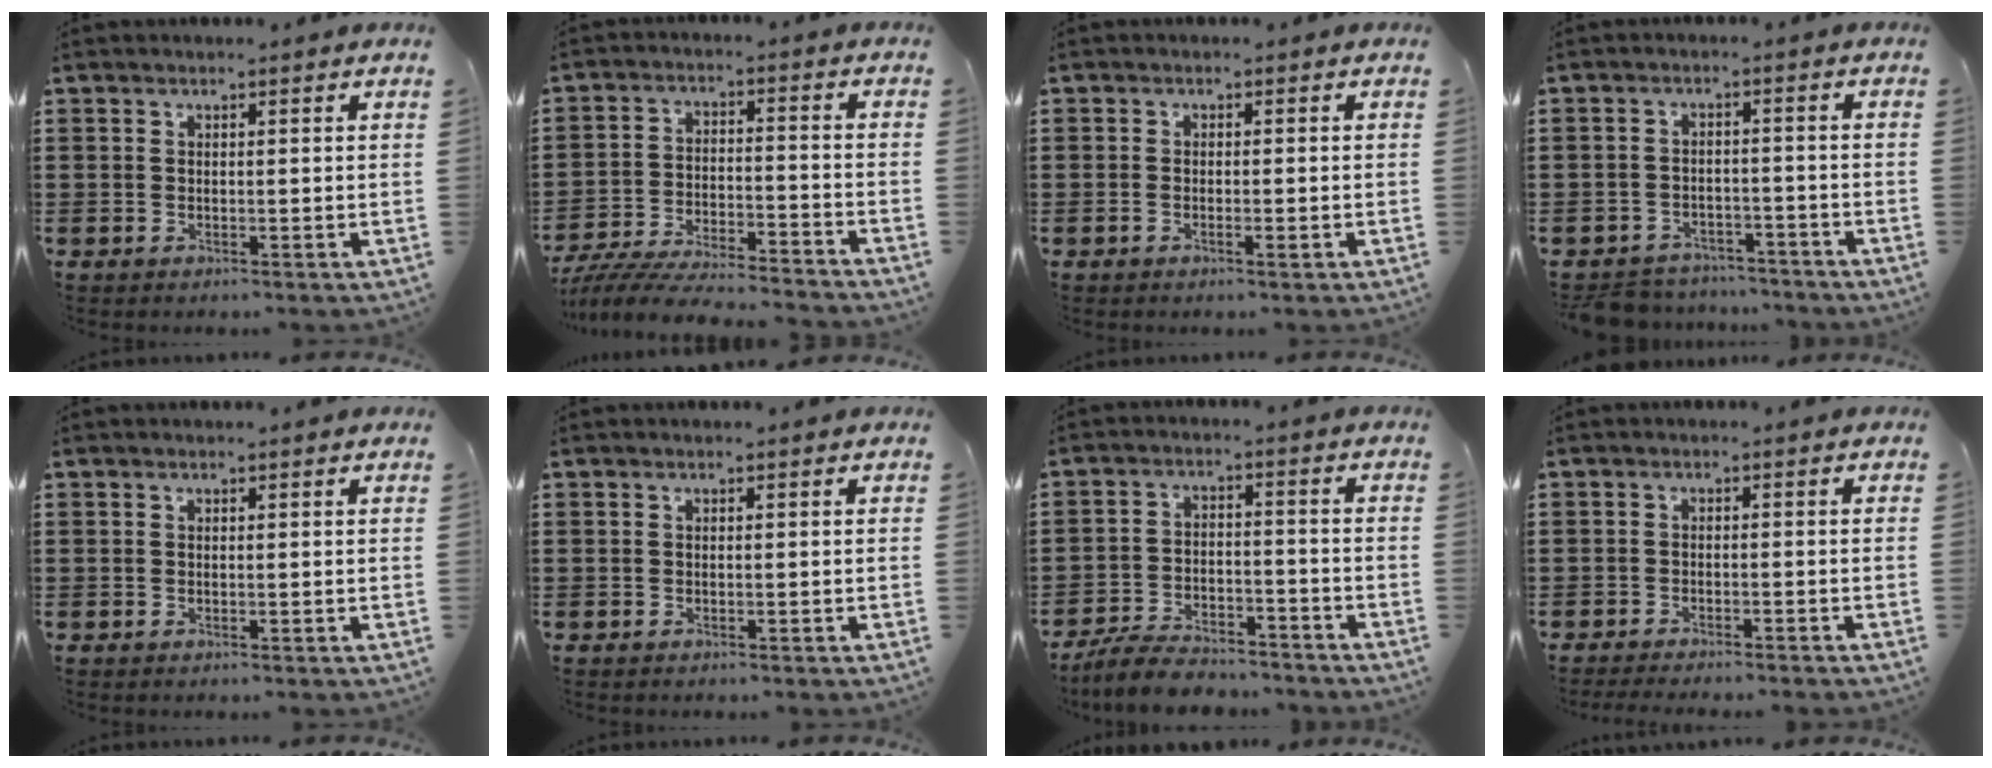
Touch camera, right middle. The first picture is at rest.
{"total": 6.8, "force": [-6.6, 0.4, 1.8], "torque": [-0.043, 0.001, -0.131]}
{"total": 0.9, "force": [-0.5, 0.2, 0.8], "torque": [-0.017, -0.004, -0.008]}
{"total": 4.1, "force": [-4.0, 0.9, 0.0], "torque": [-0.013, 0.003, -0.087]}
{"total": 0.0}
{"total": 0.0}
{"total": 6.3, "force": [-5.9, 1.3, 1.9], "torque": [-0.039, 0.009, -0.115]}
{"total": 1.7, "force": [-1.7, -0.1, 0.4], "torque": [-0.006, 0.002, -0.034]}